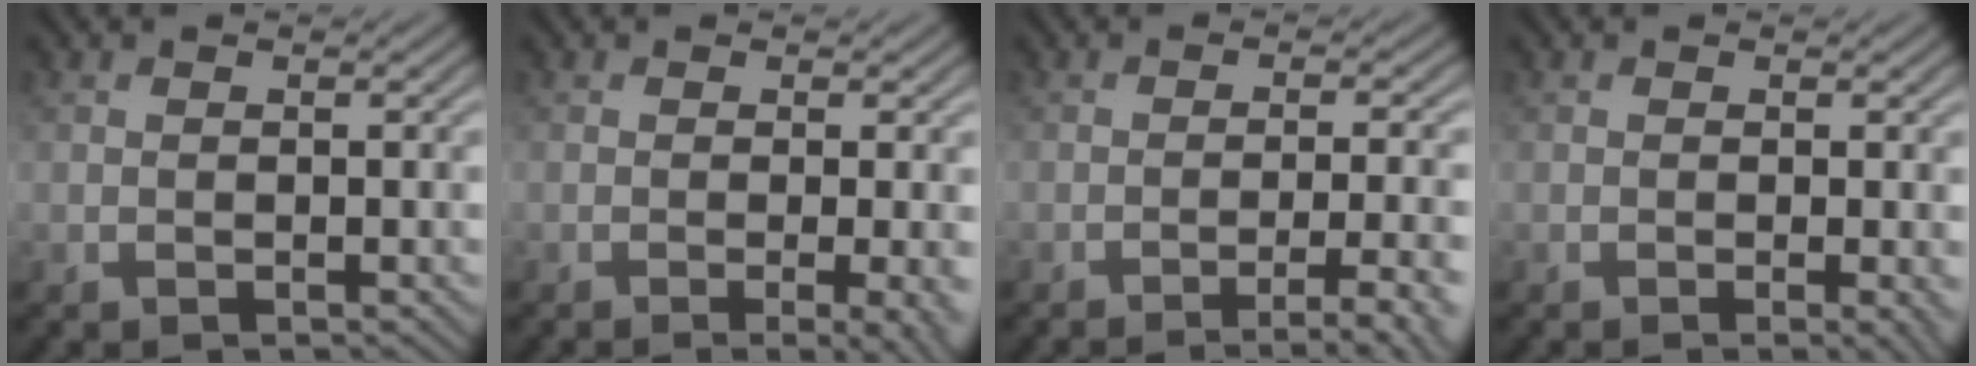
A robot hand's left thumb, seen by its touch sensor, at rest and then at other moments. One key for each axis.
{"total": 4.4, "fx": -0.9, "fy": 1.1, "fz": 4.2, "tx": -0.059, "ty": -0.002, "tz": -0.014}
{"total": 6.6, "fx": -3.7, "fy": 1.2, "fz": 5.3, "tx": -0.070, "ty": 0.009, "tz": -0.057}
{"total": 1.8, "fx": -0.3, "fy": 0.2, "fz": 1.7, "tx": -0.026, "ty": 0.000, "tz": -0.009}